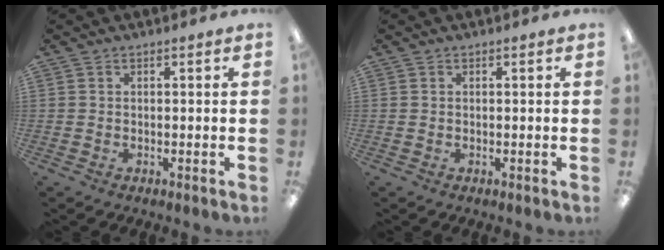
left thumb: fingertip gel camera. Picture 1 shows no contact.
{"total": 0.0}